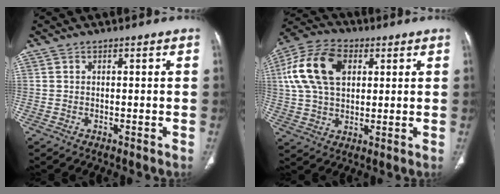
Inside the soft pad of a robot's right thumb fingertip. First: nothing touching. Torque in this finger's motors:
{"motor_torque": [-0.52, 0.96, 0.83, -0.34, 0.43]}